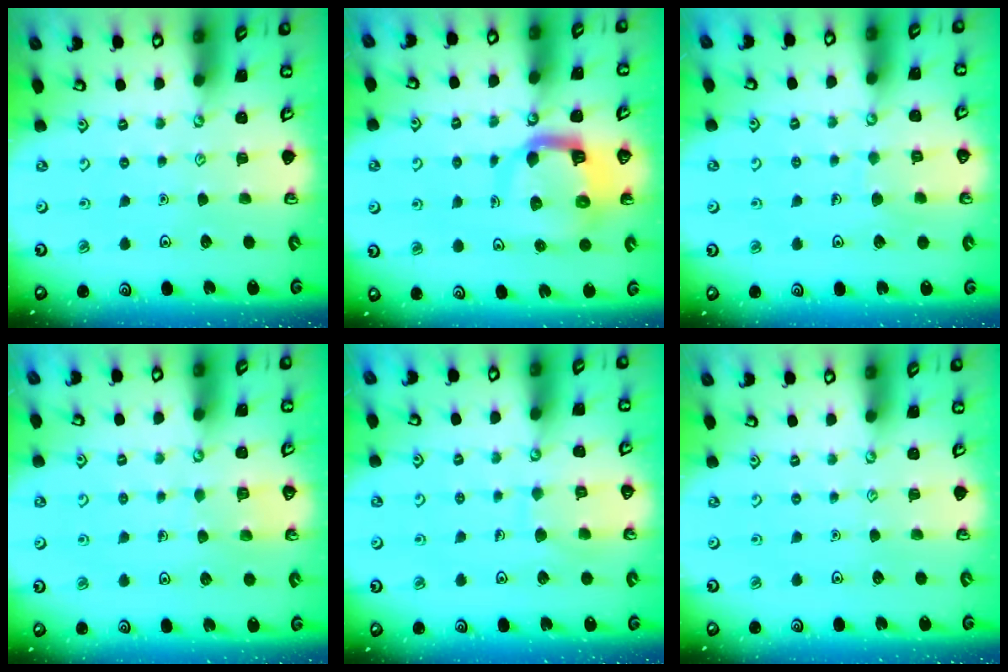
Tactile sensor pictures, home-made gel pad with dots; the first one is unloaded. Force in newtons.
{"total": 10.3, "press": 10.2, "slide": 1.2}
{"total": 5.1, "press": 5.1, "slide": 0.3}
{"total": 4.8, "press": 4.8, "slide": 0.3}
{"total": 7.8, "press": 7.7, "slide": 0.6}
{"total": 0.0}